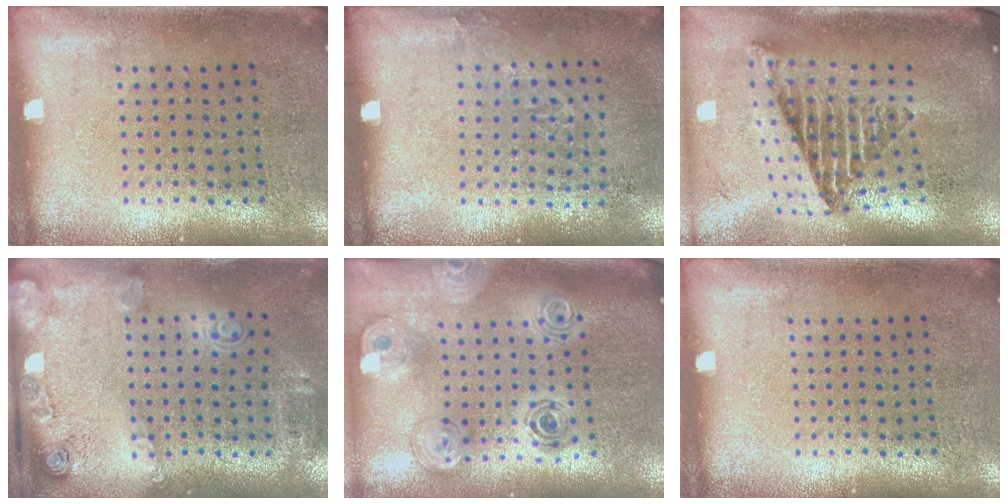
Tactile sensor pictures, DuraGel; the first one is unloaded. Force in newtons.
{"total": 0.9, "press": 0.7, "slide": 0.5}
{"total": 2.6, "press": 1.6, "slide": 2.0}
{"total": 2.0, "press": 1.2, "slide": 1.5}
{"total": 1.5, "press": 1.3, "slide": 0.7}
{"total": 0.0}